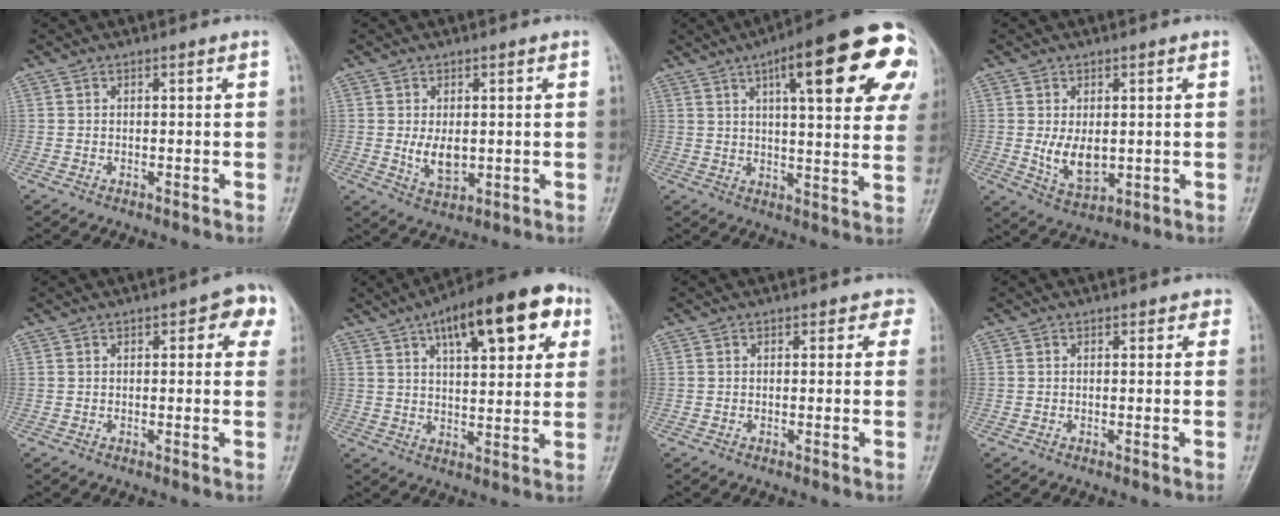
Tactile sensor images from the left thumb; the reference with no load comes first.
{"total": 5.1, "force": [0.1, 3.2, 4.0], "torque": [-0.059, -0.011, 0.010]}
{"total": 25.4, "force": [10.2, 7.0, 22.2], "torque": [-0.266, 0.002, 0.133]}
{"total": 6.5, "force": [0.1, 4.1, 5.1], "torque": [-0.077, -0.016, 0.015]}
{"total": 6.3, "force": [2.4, 2.9, 5.1], "torque": [-0.025, 0.001, 0.016]}
{"total": 19.0, "force": [8.6, 7.5, 15.2], "torque": [-0.189, -0.001, 0.121]}
{"total": 2.3, "force": [1.4, 1.7, 0.7], "torque": [0.025, -0.004, -0.001]}
{"total": 1.5, "force": [0.8, 1.1, 0.6], "torque": [0.016, -0.001, 0.003]}